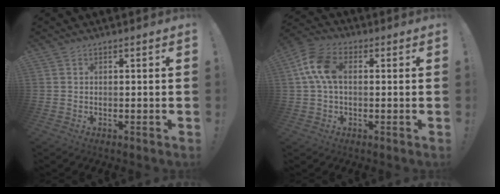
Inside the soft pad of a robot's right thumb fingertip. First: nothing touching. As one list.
[{"total": 10.8, "force": [1.5, 7.0, 8.2], "torque": [-0.167, 0.013, 0.029]}]